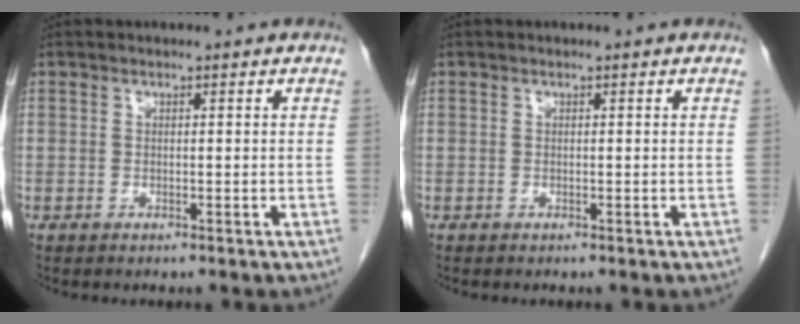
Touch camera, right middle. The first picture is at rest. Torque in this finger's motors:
{"motor_torque": [0.12, 0.16, 0.04, 0.01]}